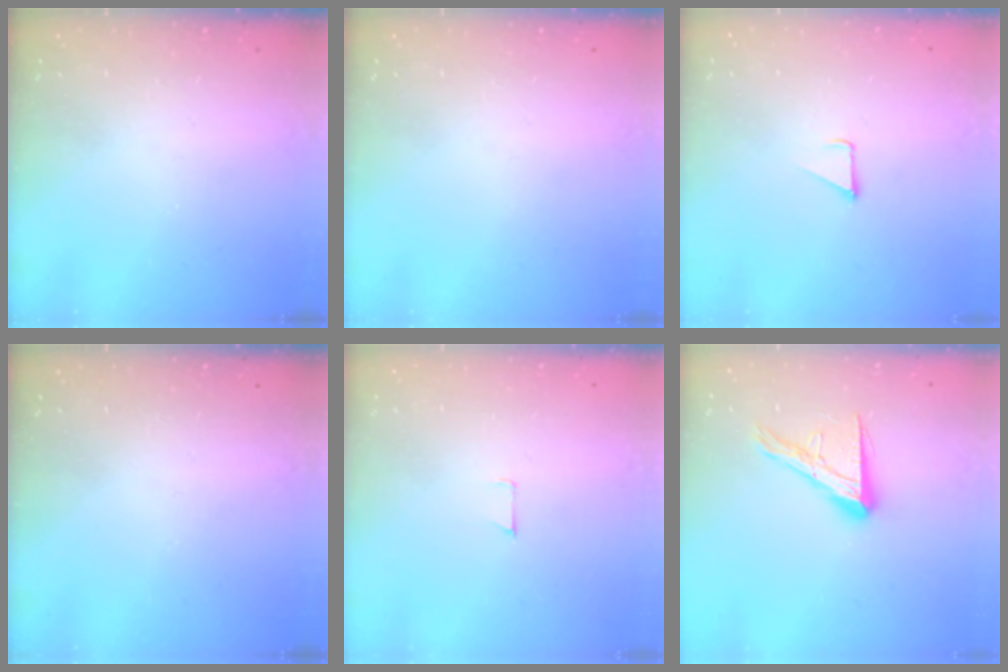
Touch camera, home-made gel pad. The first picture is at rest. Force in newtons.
{"total": 0.0}
{"total": 2.4, "press": 2.4, "slide": 0.2}
{"total": 0.0}
{"total": 3.6, "press": 3.6, "slide": 0.3}
{"total": 12.0, "press": 12.0, "slide": 0.9}